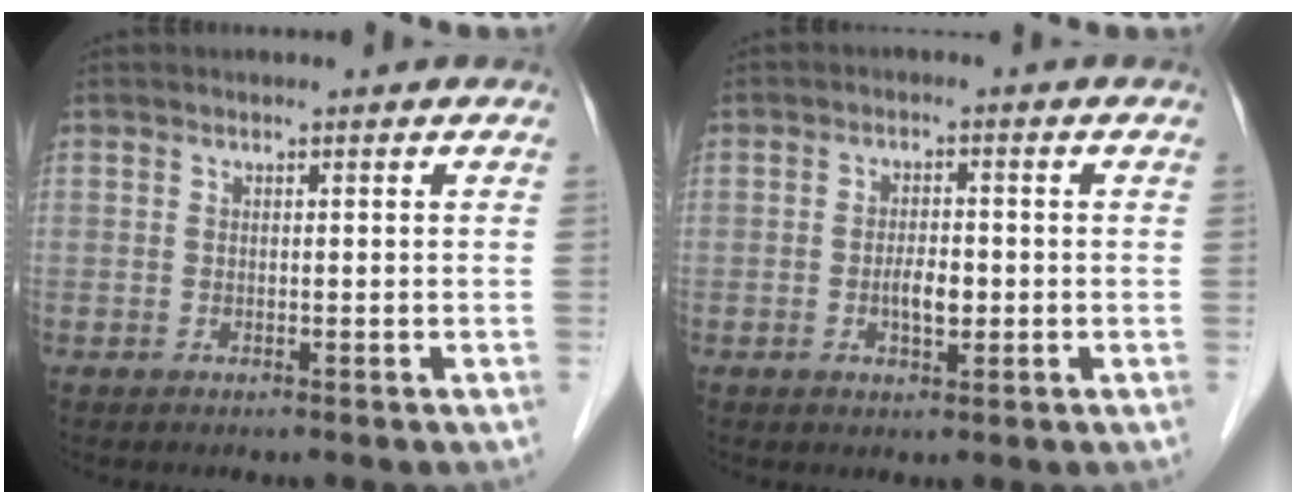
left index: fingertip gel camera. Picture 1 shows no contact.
{"total": 3.4, "force": [-0.7, 1.4, 3.0], "torque": [-0.056, 0.002, -0.010]}